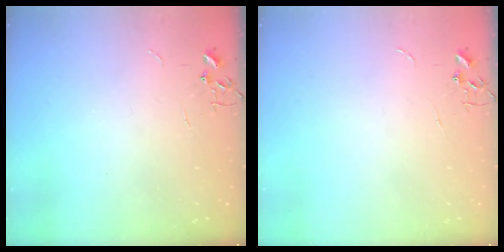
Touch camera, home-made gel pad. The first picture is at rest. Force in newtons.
{"total": 0.0}